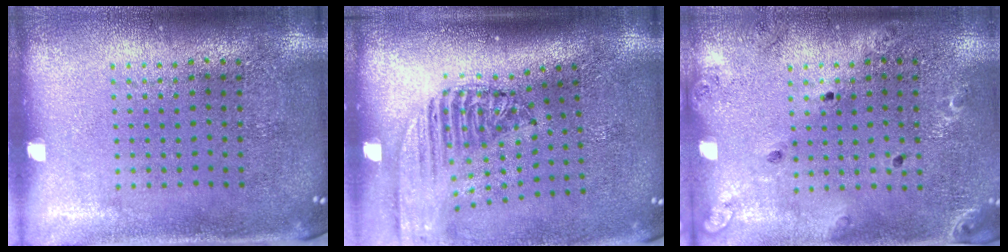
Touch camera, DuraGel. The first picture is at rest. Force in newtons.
{"total": 2.4, "press": 1.8, "slide": 1.6}
{"total": 1.4, "press": 1.4, "slide": 0.1}